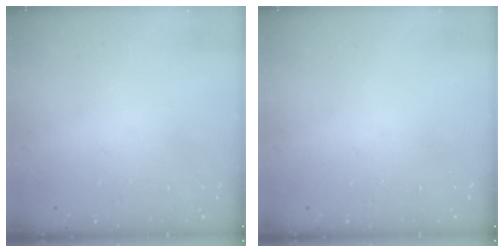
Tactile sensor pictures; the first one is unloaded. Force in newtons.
{"total": 0.0}